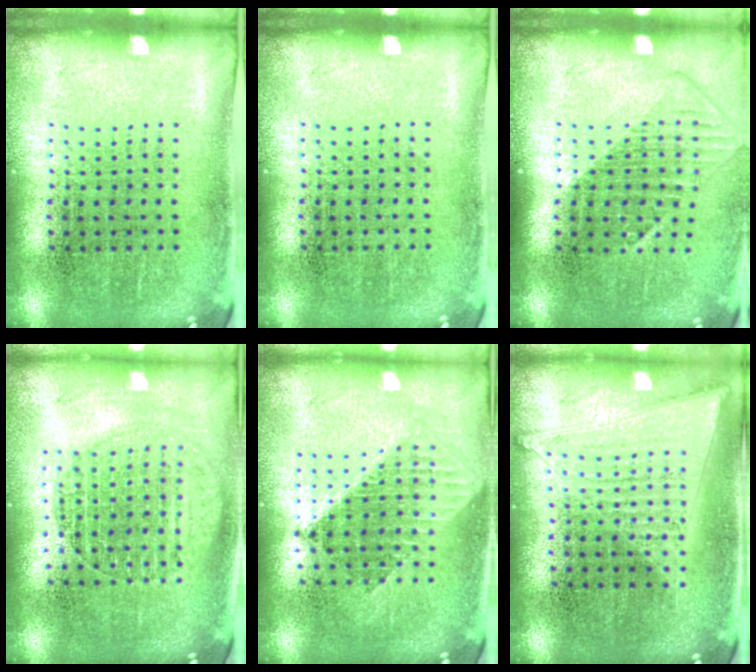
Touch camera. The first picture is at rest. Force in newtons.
{"total": 0.0}
{"total": 1.3, "press": 1.0, "slide": 0.9}
{"total": 1.8, "press": 1.5, "slide": 0.8}
{"total": 1.5, "press": 1.3, "slide": 0.7}
{"total": 1.1, "press": 1.1, "slide": 0.1}